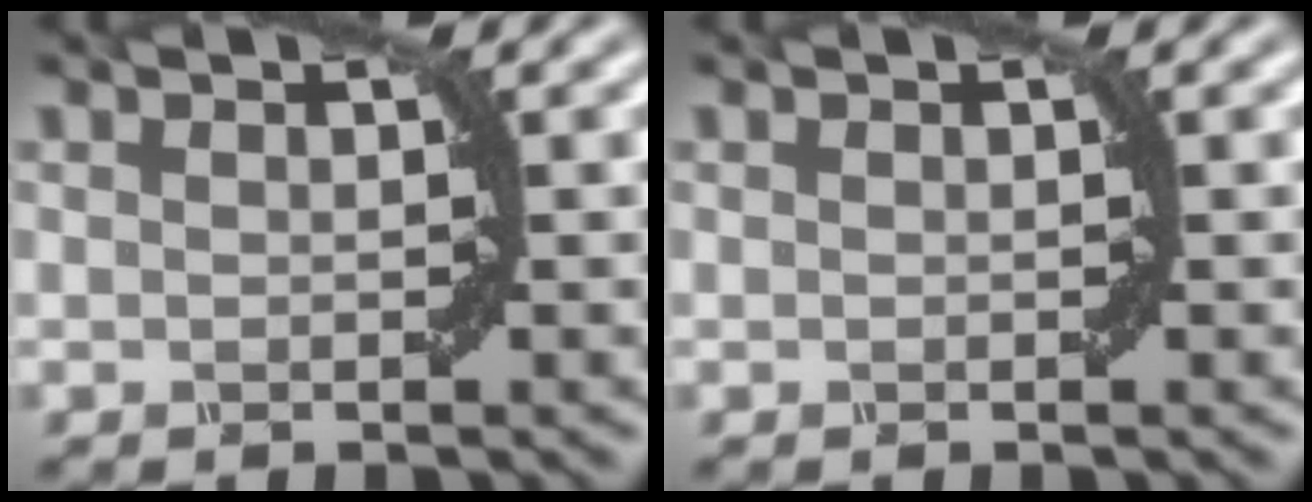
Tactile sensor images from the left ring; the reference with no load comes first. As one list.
[{"total": 0.0}]